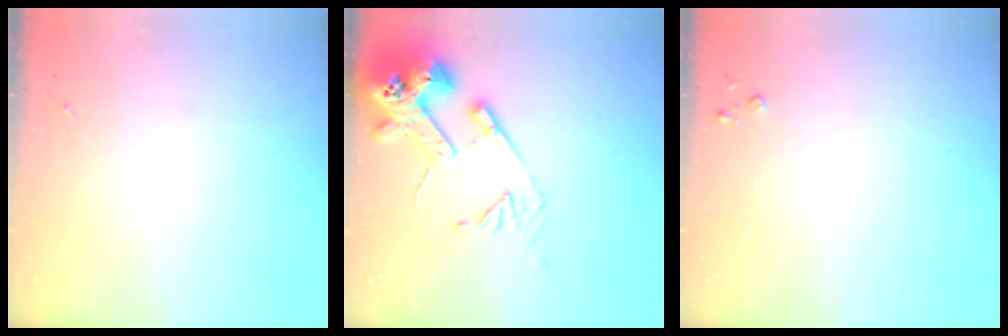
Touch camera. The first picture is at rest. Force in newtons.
{"total": 16.6, "press": 16.5, "slide": 2.0}
{"total": 2.6, "press": 2.6, "slide": 0.3}